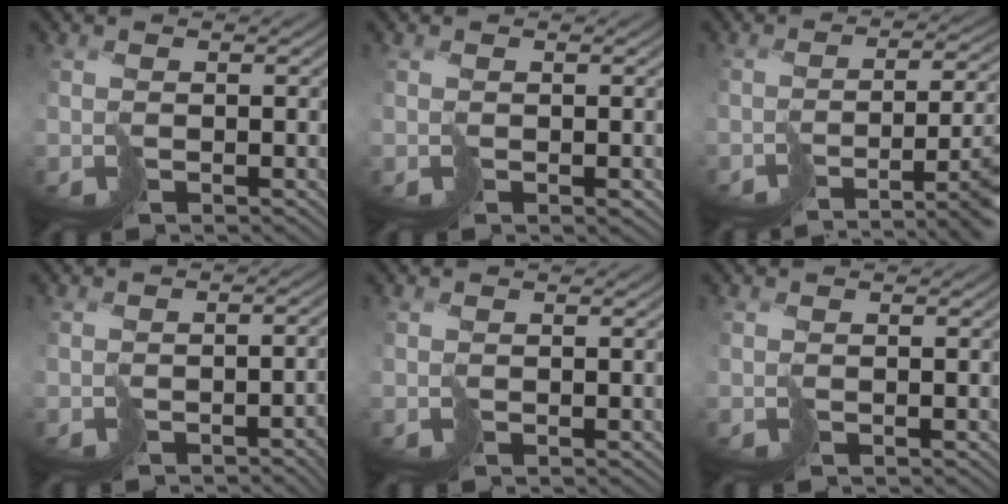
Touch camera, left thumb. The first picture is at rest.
{"total": 0.5, "force": [-0.1, 0.3, 0.4], "torque": [-0.003, -0.002, -0.002]}
{"total": 8.3, "force": [-4.7, 1.6, 6.6], "torque": [-0.086, -0.019, -0.063]}
{"total": 4.5, "force": [-2.9, 1.4, 3.1], "torque": [-0.035, -0.007, -0.043]}
{"total": 0.0}
{"total": 0.7, "force": [-0.5, 0.2, 0.3], "torque": [-0.002, -0.002, -0.010]}